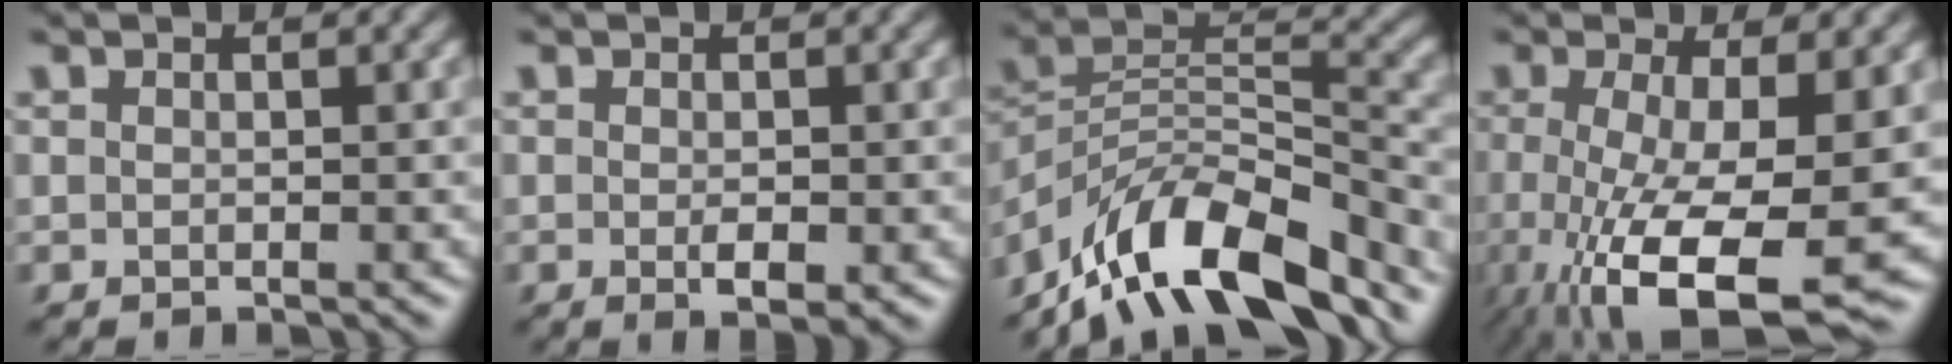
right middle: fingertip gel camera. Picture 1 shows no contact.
{"total": 1.9, "force": [-0.5, 0.6, 1.7], "torque": [-0.029, -0.006, -0.004]}
{"total": 12.1, "force": [-9.1, 4.4, 6.7], "torque": [-0.113, 0.016, -0.176]}
{"total": 11.4, "force": [-3.9, 3.4, 10.1], "torque": [-0.182, -0.029, -0.058]}